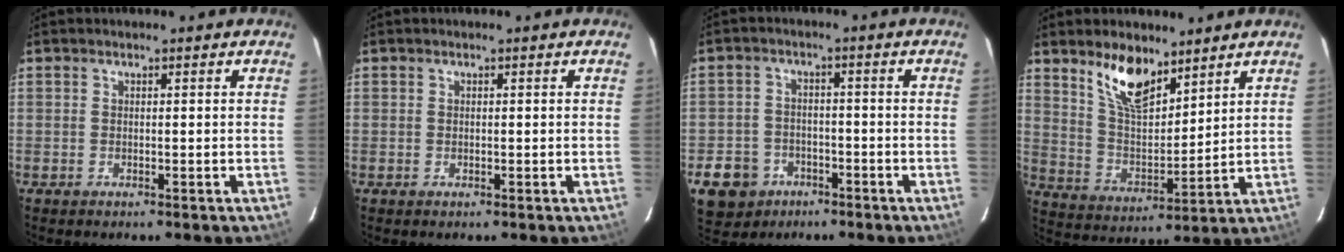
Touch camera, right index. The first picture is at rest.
{"total": 0.0}
{"total": 7.5, "force": [-3.8, 6.1, 2.2], "torque": [-0.068, 0.013, -0.050]}
{"total": 11.3, "force": [7.9, 4.4, 6.6], "torque": [-0.116, -0.003, 0.156]}